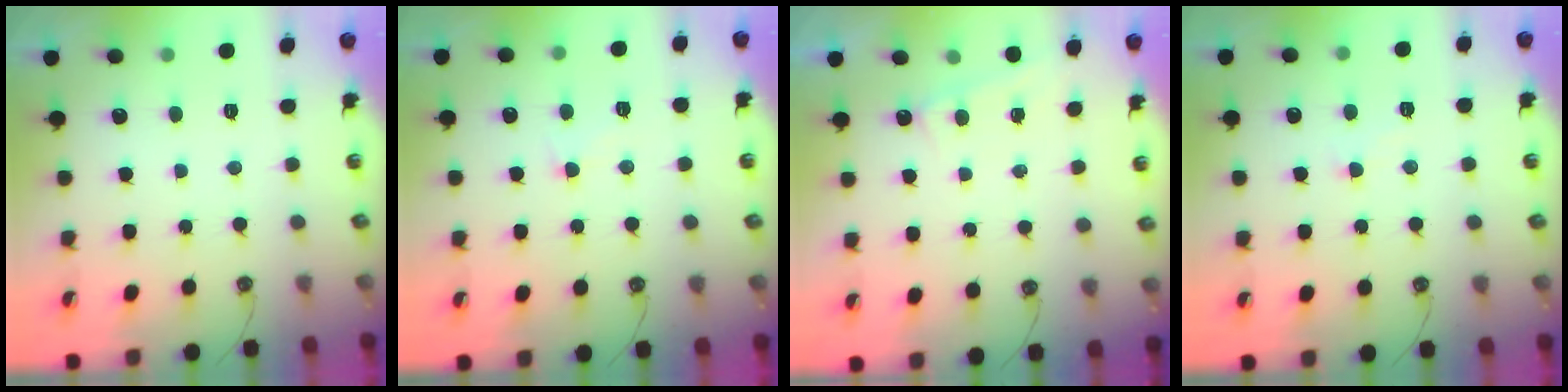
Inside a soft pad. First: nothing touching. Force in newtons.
{"total": 0.9, "press": 0.3, "slide": 0.8}
{"total": 0.9, "press": 0.9, "slide": 0.1}
{"total": 2.2, "press": 2.1, "slide": 0.6}